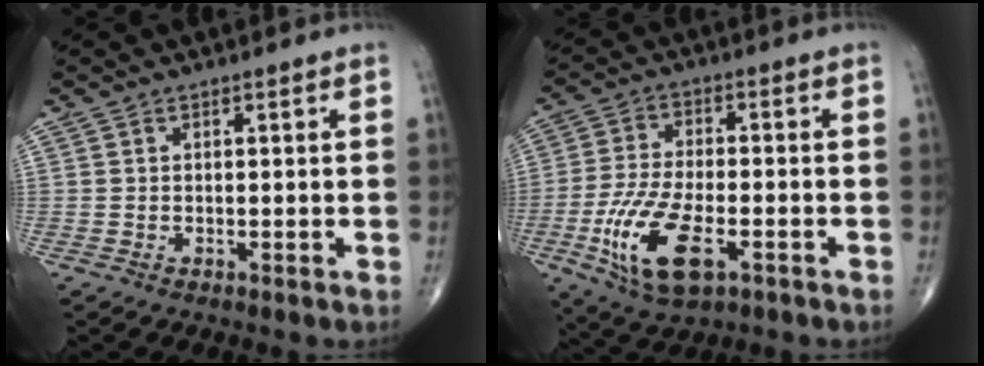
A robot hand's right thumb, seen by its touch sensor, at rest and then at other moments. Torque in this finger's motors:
{"motor_torque": [0.15, 0.76, 1.17, -0.19, 0.41]}